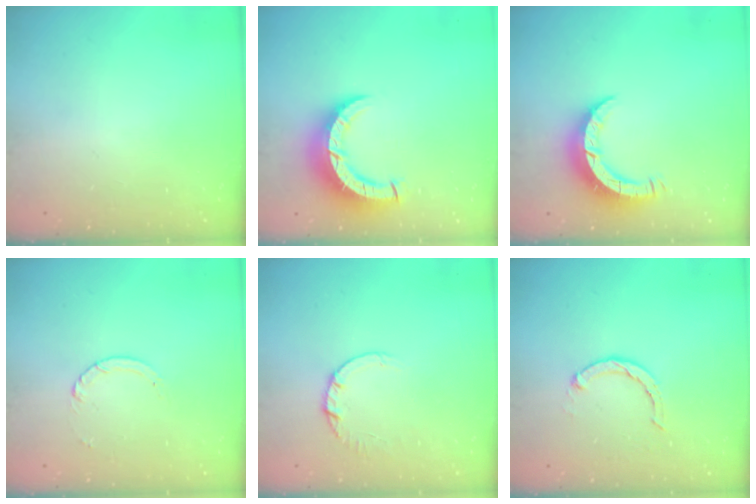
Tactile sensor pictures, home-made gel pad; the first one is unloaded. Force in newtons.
{"total": 9.4, "press": 9.3, "slide": 1.0}
{"total": 7.8, "press": 7.7, "slide": 0.8}
{"total": 2.5, "press": 2.4, "slide": 0.2}
{"total": 2.7, "press": 2.7, "slide": 0.4}
{"total": 2.4, "press": 2.4, "slide": 0.4}